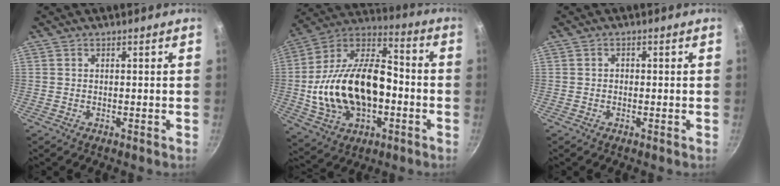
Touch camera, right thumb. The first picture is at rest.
{"total": 24.7, "force": [-3.5, 15.3, 19.2], "torque": [-0.339, 0.051, -0.060]}
{"total": 0.8, "force": [-0.2, 0.7, 0.3], "torque": [-0.004, 0.003, -0.003]}